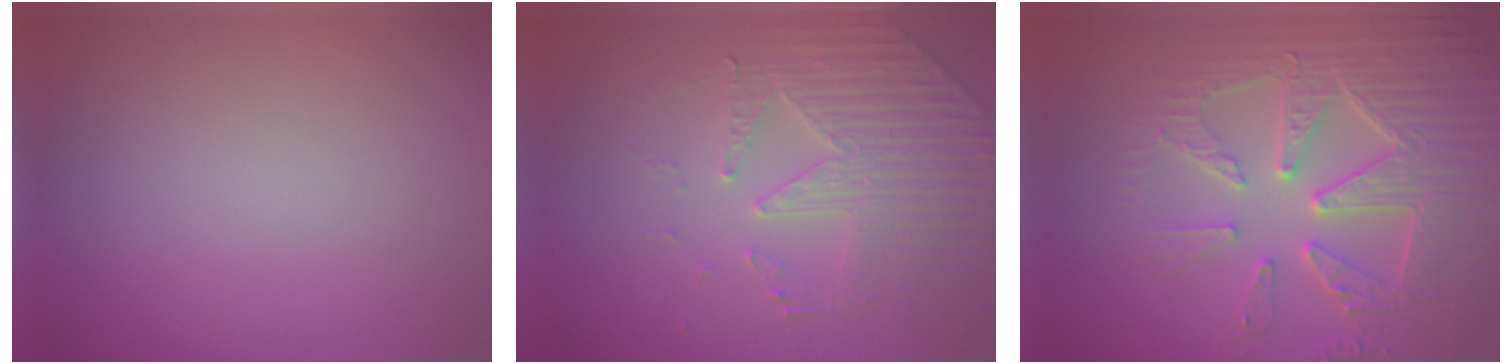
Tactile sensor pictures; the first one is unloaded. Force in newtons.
{"total": 4.9, "press": 3.8, "slide": 3.0}
{"total": 7.2, "press": 5.9, "slide": 4.2}